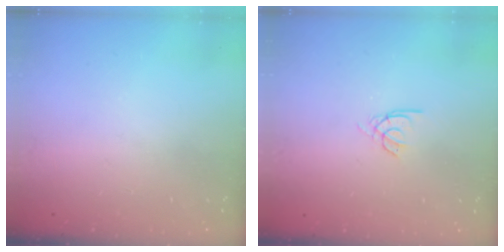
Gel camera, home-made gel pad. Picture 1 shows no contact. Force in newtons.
{"total": 2.1, "press": 2.1, "slide": 0.2}